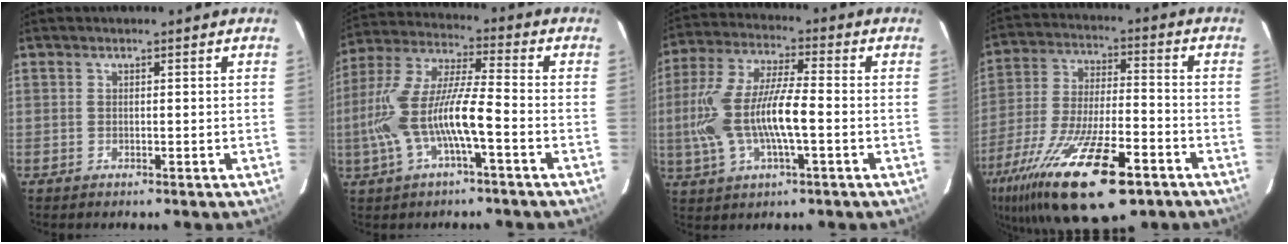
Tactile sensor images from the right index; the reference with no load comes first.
{"total": 14.0, "force": [-4.3, 2.4, 13.1], "torque": [-0.270, 0.000, -0.077]}
{"total": 14.8, "force": [-2.5, 4.4, 13.9], "torque": [-0.288, 0.001, -0.045]}
{"total": 25.0, "force": [-15.0, 8.2, 18.3], "torque": [-0.360, -0.060, -0.254]}